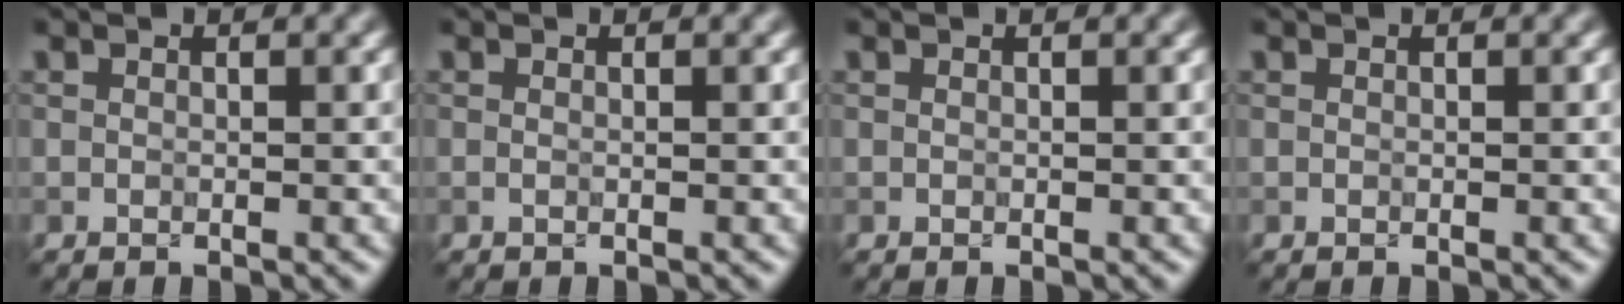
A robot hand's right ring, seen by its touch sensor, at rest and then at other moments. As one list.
[{"total": 0.0}, {"total": 0.0}, {"total": 0.0}]